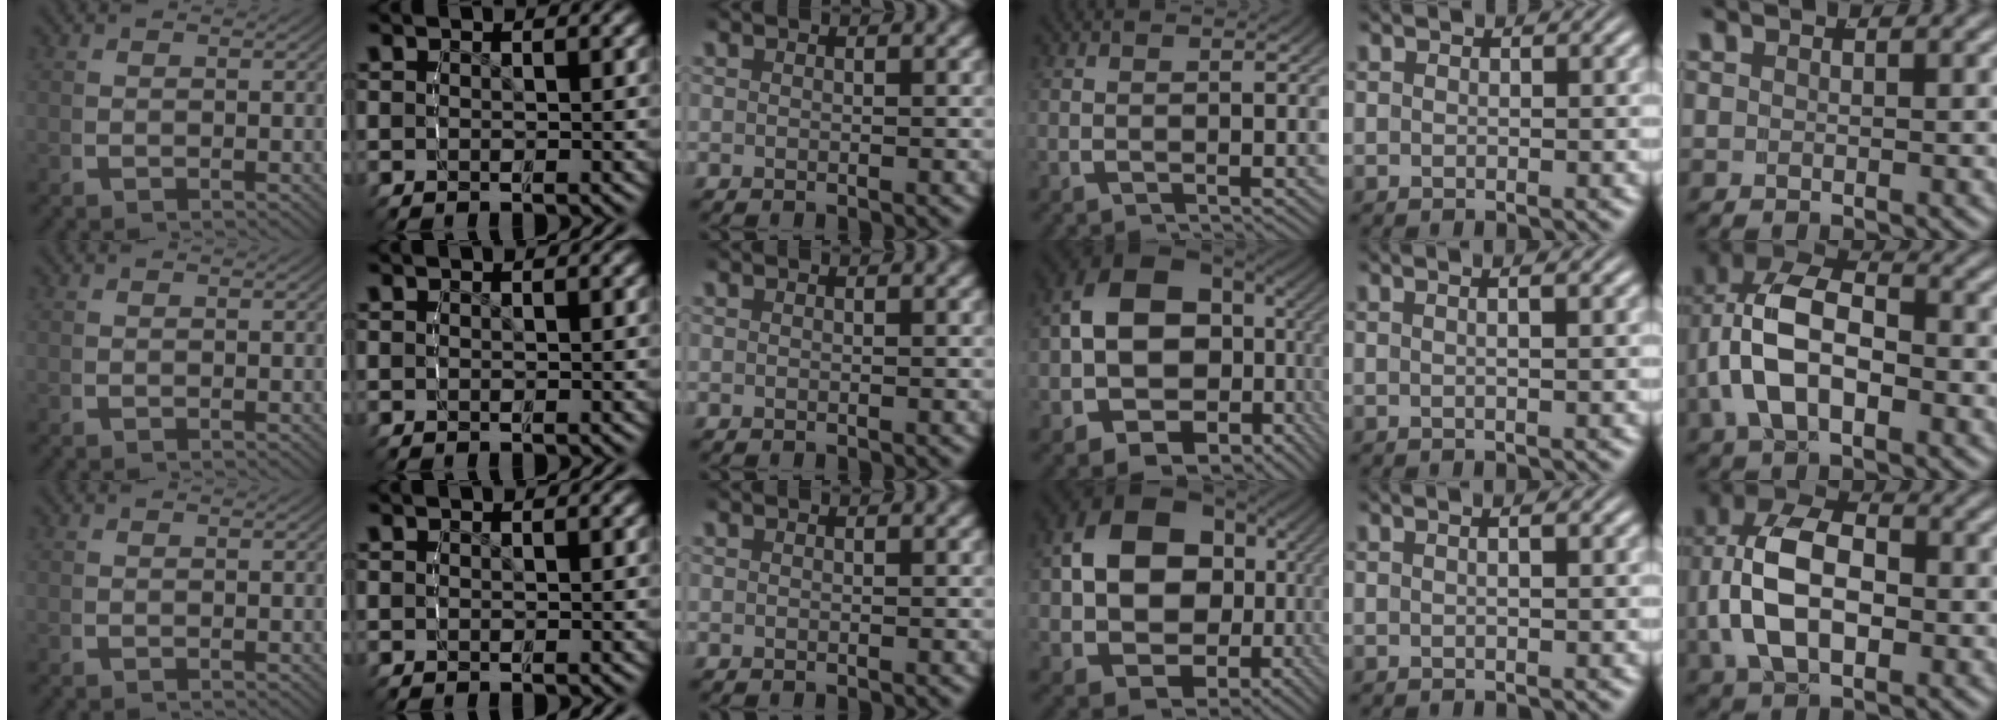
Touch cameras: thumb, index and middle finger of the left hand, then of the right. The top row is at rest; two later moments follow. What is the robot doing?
{"motion": "lift_and_place", "object": "cloth"}